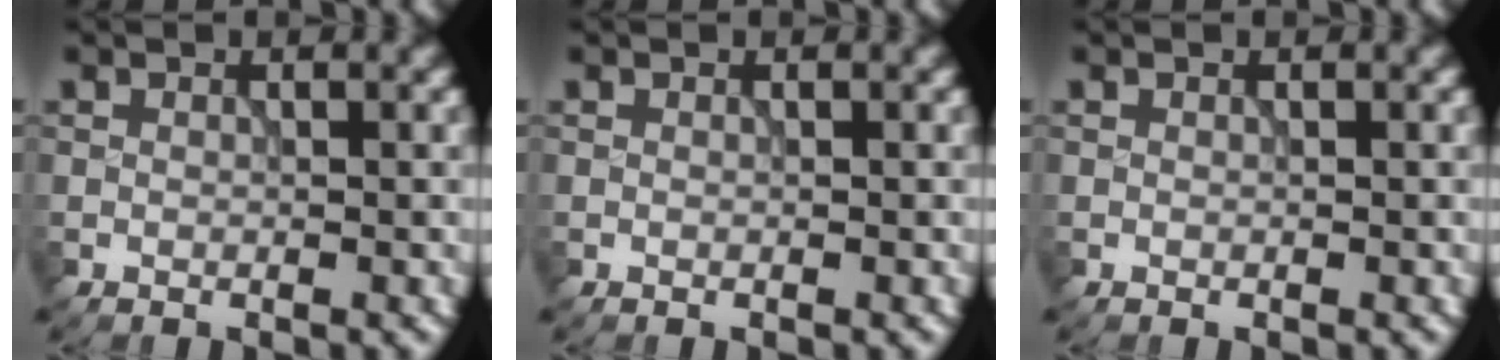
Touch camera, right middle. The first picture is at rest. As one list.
[{"total": 0.0}, {"total": 0.0}]